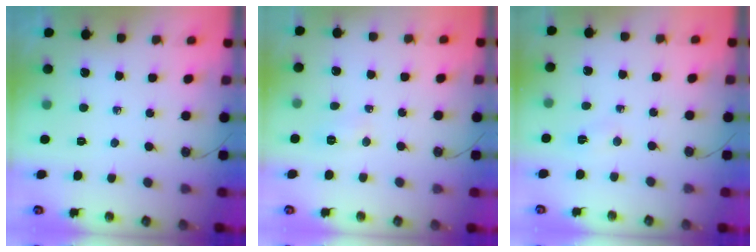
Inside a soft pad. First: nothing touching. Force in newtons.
{"total": 4.2, "press": 4.2, "slide": 0.5}
{"total": 2.9, "press": 1.4, "slide": 2.6}